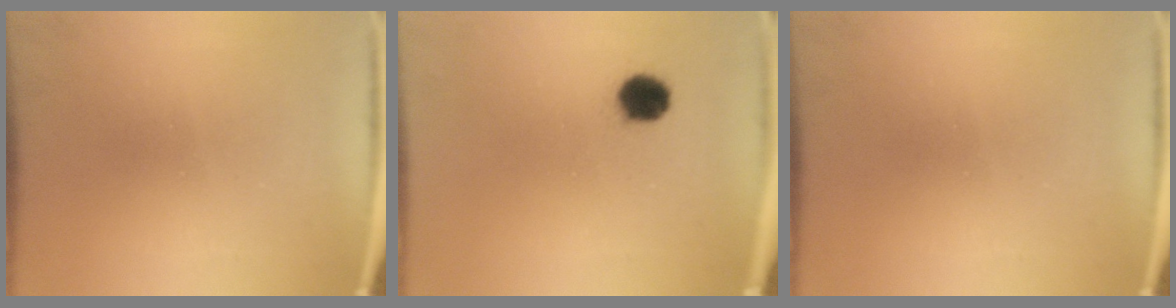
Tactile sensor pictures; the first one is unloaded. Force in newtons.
{"total": 3.8}
{"total": 0.0}